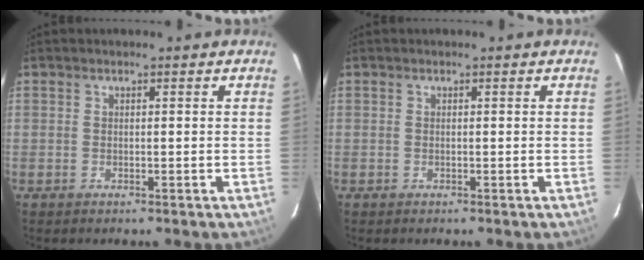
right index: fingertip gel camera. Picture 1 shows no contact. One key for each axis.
{"total": 0.0}